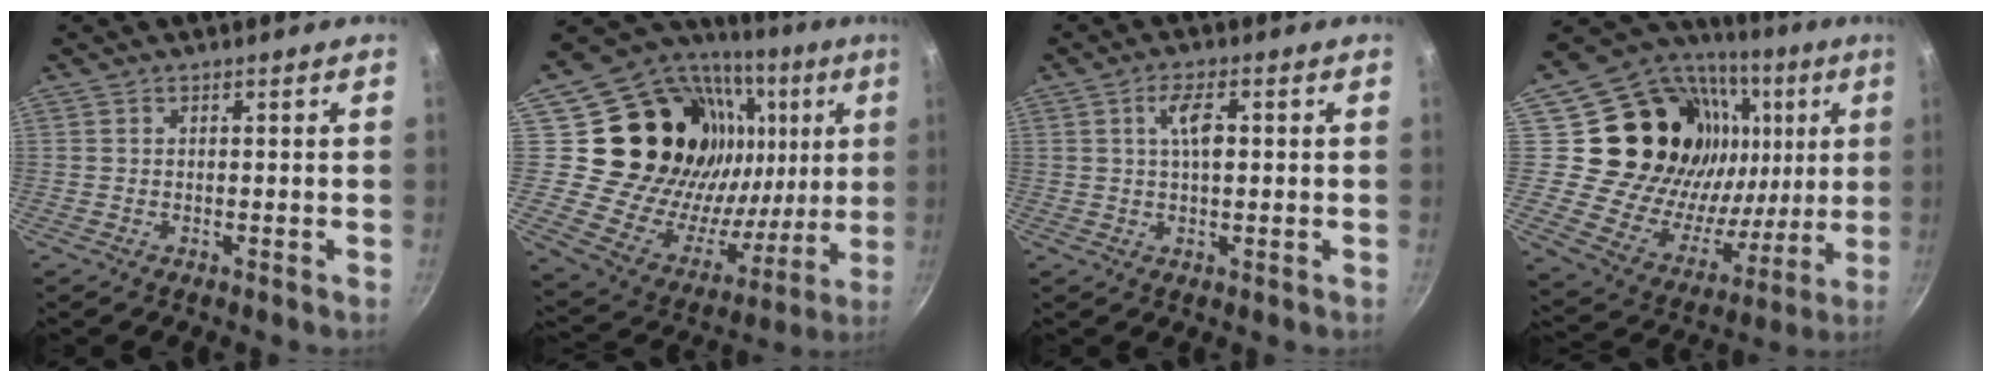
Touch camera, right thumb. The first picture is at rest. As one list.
[{"total": 31.5, "force": [8.7, 22.7, 20.0], "torque": [-0.280, -0.010, 0.159]}, {"total": 5.0, "force": [0.9, 1.9, 4.6], "torque": [-0.079, 0.007, 0.015]}, {"total": 29.5, "force": [7.9, 22.0, 18.1], "torque": [-0.258, -0.007, 0.144]}]